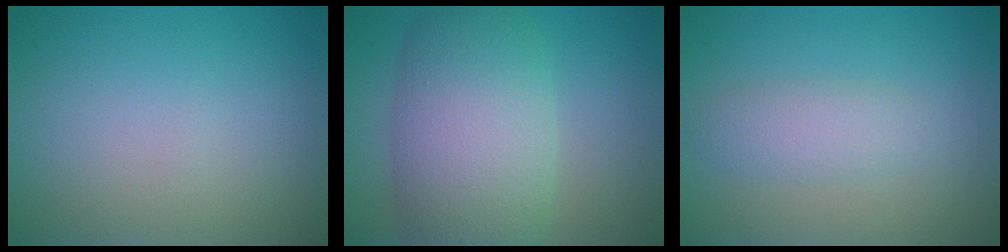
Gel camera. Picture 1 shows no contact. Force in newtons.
{"total": 9.1, "press": 9.1, "slide": 0.3}
{"total": 2.2, "press": 2.2, "slide": 0.0}